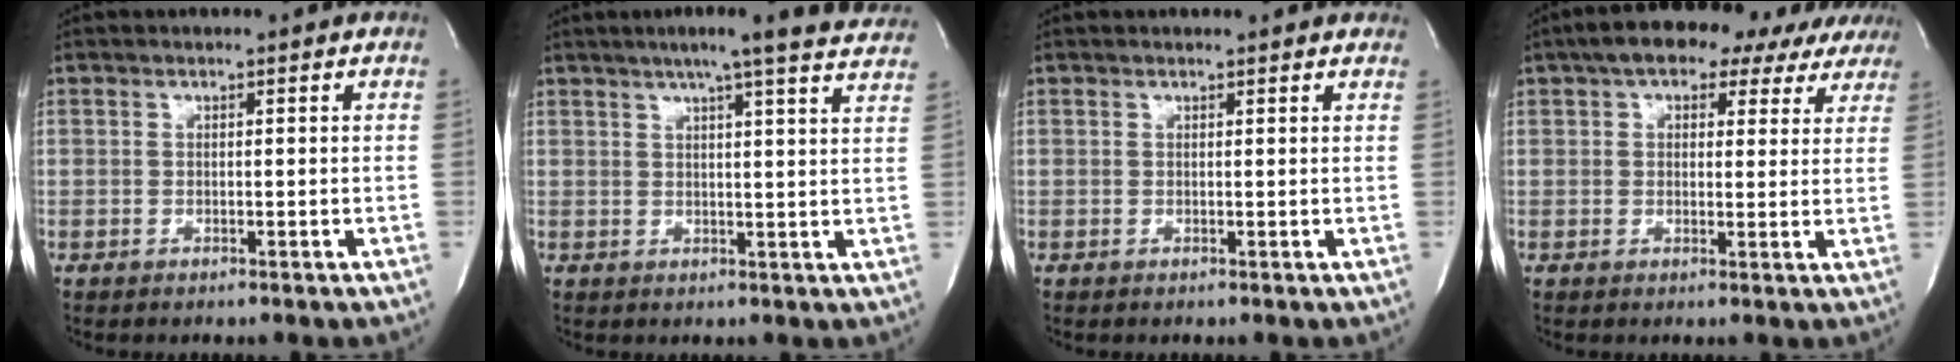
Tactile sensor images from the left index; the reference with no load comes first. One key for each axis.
{"total": 16.3, "fx": 13.9, "fy": -0.1, "fz": 8.5, "tx": -0.127, "ty": -0.005, "tz": 0.159}
{"total": 3.0, "fx": 2.8, "fy": 0.5, "fz": 1.0, "tx": -0.020, "ty": 0.009, "tz": 0.024}
{"total": 13.2, "fx": 9.8, "fy": 5.5, "fz": 6.9, "tx": -0.090, "ty": 0.038, "tz": 0.122}